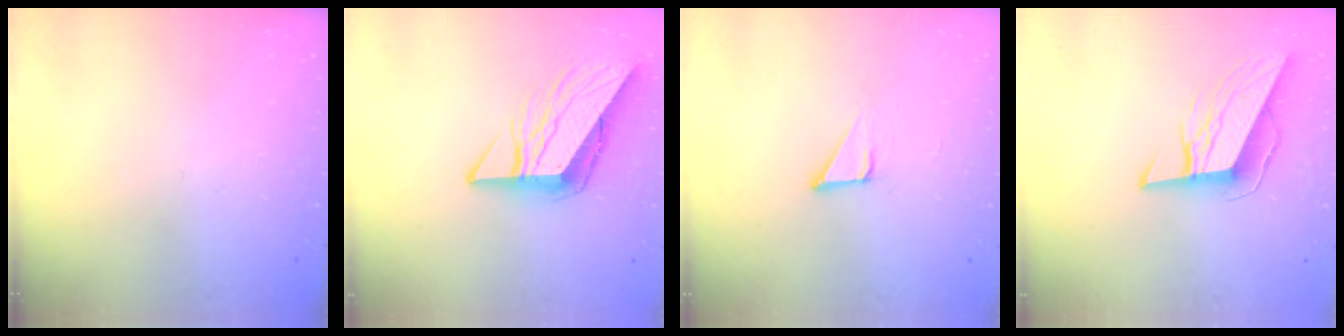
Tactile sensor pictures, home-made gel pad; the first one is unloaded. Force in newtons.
{"total": 10.2, "press": 10.1, "slide": 1.3}
{"total": 2.1, "press": 2.1, "slide": 0.1}
{"total": 9.8, "press": 9.6, "slide": 2.3}